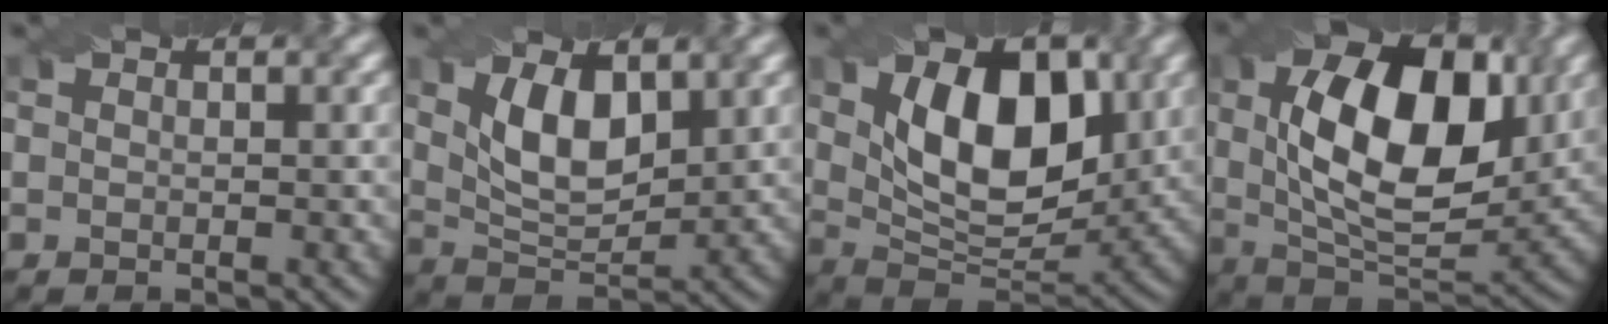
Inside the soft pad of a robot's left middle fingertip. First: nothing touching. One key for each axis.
{"total": 5.7, "fx": 1.7, "fy": 2.9, "fz": 4.6, "tx": -0.094, "ty": 0.001, "tz": 0.036}
{"total": 10.1, "fx": 2.3, "fy": 5.8, "fz": 8.0, "tx": -0.130, "ty": 0.000, "tz": 0.036}
{"total": 11.9, "fx": 2.3, "fy": 6.1, "fz": 9.9, "tx": -0.151, "ty": 0.009, "tz": 0.035}